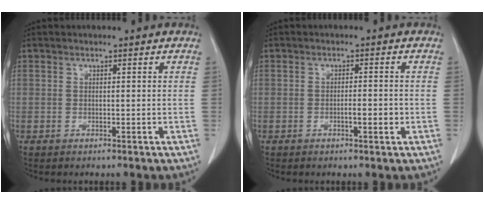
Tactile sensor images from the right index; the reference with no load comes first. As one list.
[{"total": 2.4, "force": [-0.6, 0.5, 2.3], "torque": [-0.042, 0.000, -0.009]}]